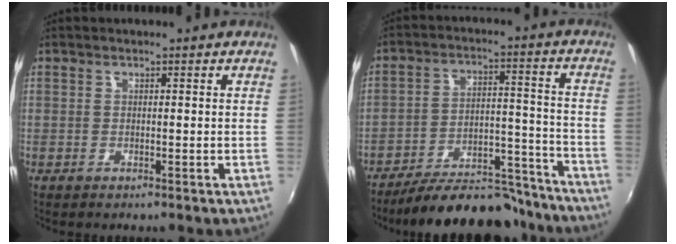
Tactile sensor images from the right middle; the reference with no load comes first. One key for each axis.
{"total": 20.6, "fx": -18.4, "fy": 5.8, "fz": 7.3, "tx": -0.131, "ty": 0.024, "tz": -0.242}